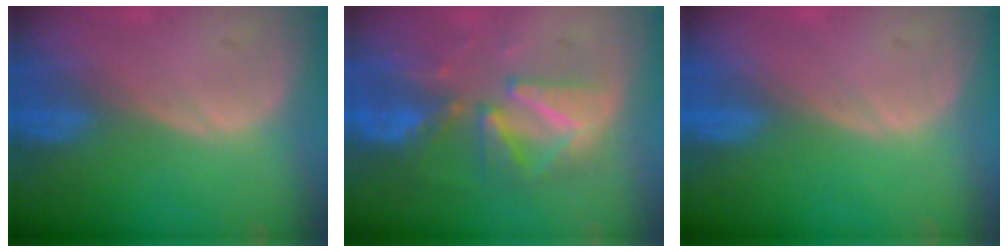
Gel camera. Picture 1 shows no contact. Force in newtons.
{"total": 9.7, "press": 8.6, "slide": 4.4}
{"total": 0.0}